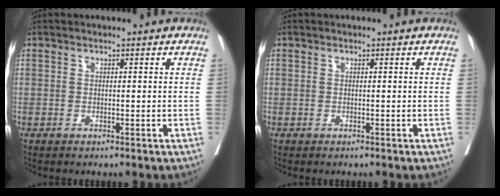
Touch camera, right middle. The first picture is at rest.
{"total": 0.0}